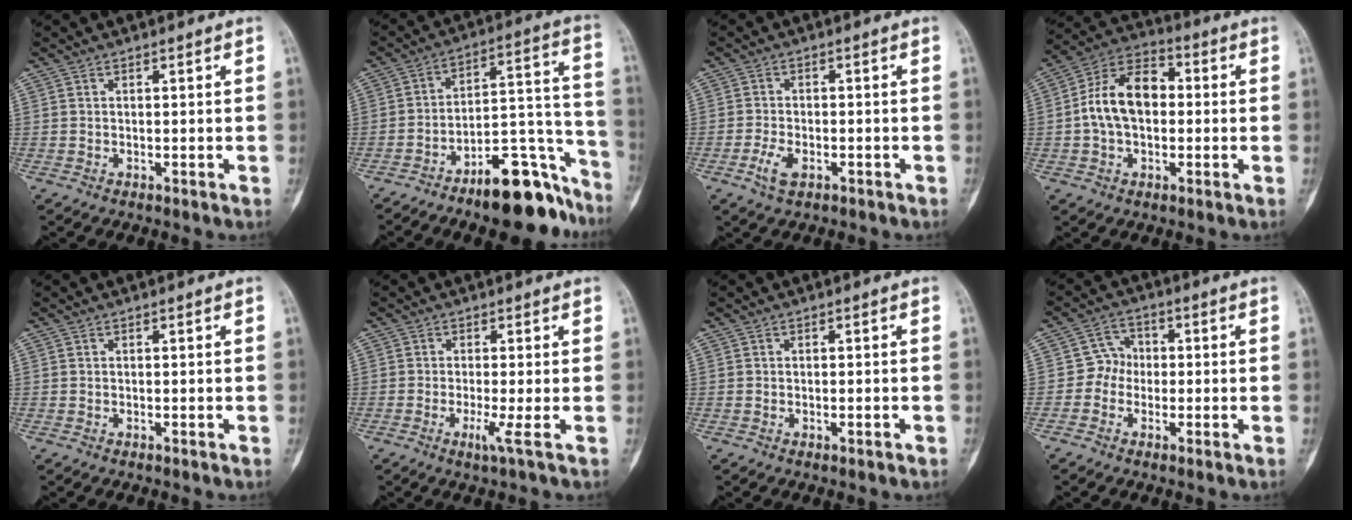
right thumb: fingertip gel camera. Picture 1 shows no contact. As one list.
[{"total": 17.5, "force": [-12.5, 6.3, 10.5], "torque": [-0.101, 0.123, -0.189]}, {"total": 3.7, "force": [-1.8, 1.9, 2.5], "torque": [-0.058, 0.007, -0.031]}, {"total": 12.4, "force": [0.2, 8.2, 9.4], "torque": [-0.161, 0.035, -0.005]}, {"total": 0.0}, {"total": 2.4, "force": [-0.9, -0.6, 2.2], "torque": [-0.057, -0.009, -0.021]}, {"total": 0.7, "force": [-0.3, 0.2, 0.6], "torque": [-0.010, 0.000, 0.000]}, {"total": 4.0, "force": [-0.8, 3.6, 1.6], "torque": [0.002, 0.015, -0.028]}]